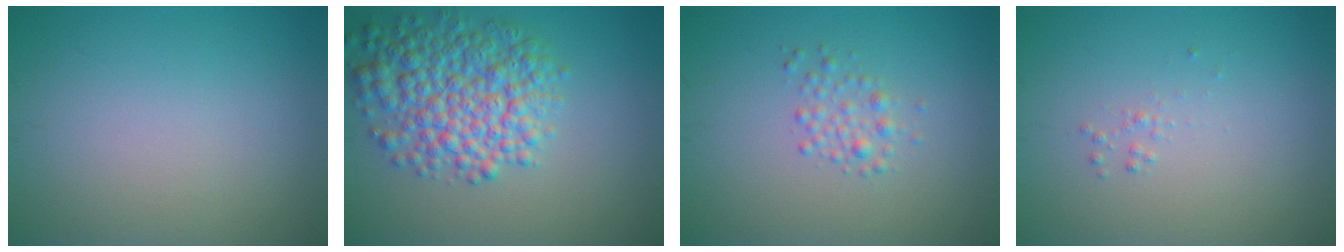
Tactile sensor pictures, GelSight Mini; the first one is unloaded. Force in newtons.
{"total": 7.1, "press": 7.1, "slide": 0.2}
{"total": 1.6, "press": 1.6, "slide": 0.0}
{"total": 0.5, "press": 0.5, "slide": 0.0}